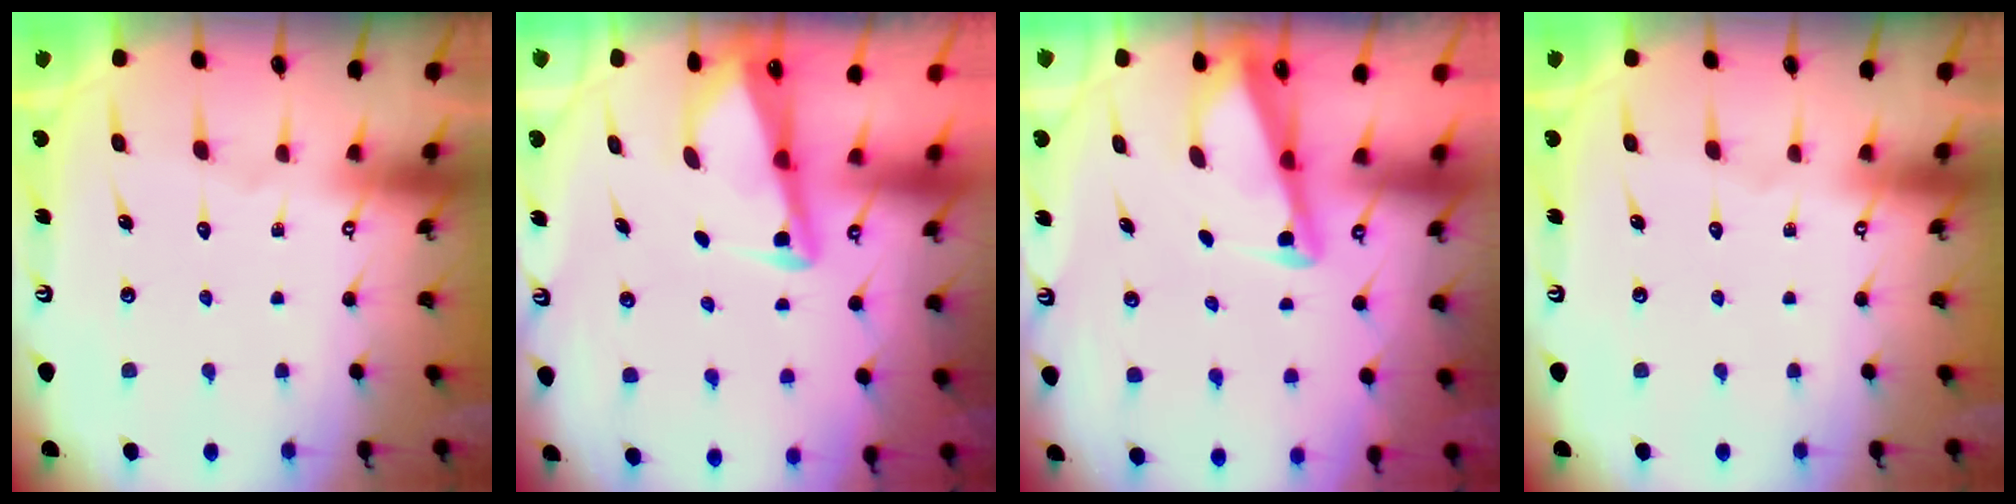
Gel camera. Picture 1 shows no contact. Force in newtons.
{"total": 2.9, "press": 2.8, "slide": 0.4}
{"total": 2.7, "press": 2.7, "slide": 0.3}
{"total": 0.0}